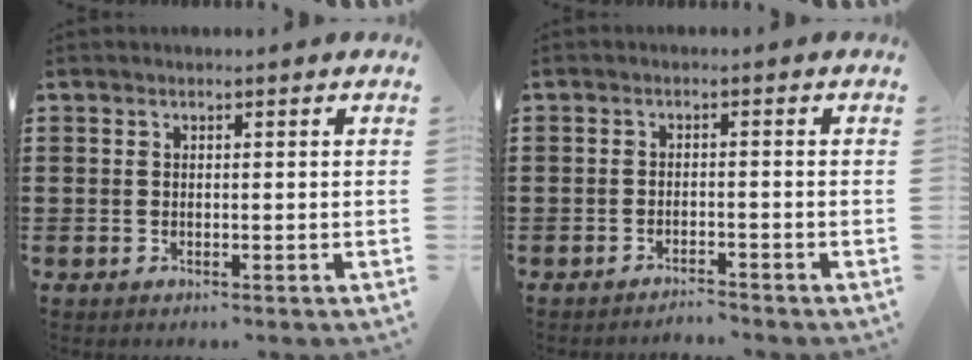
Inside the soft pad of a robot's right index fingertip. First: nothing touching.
{"total": 1.8, "force": [-1.8, -0.1, 0.1], "torque": [-0.007, 0.003, -0.039]}